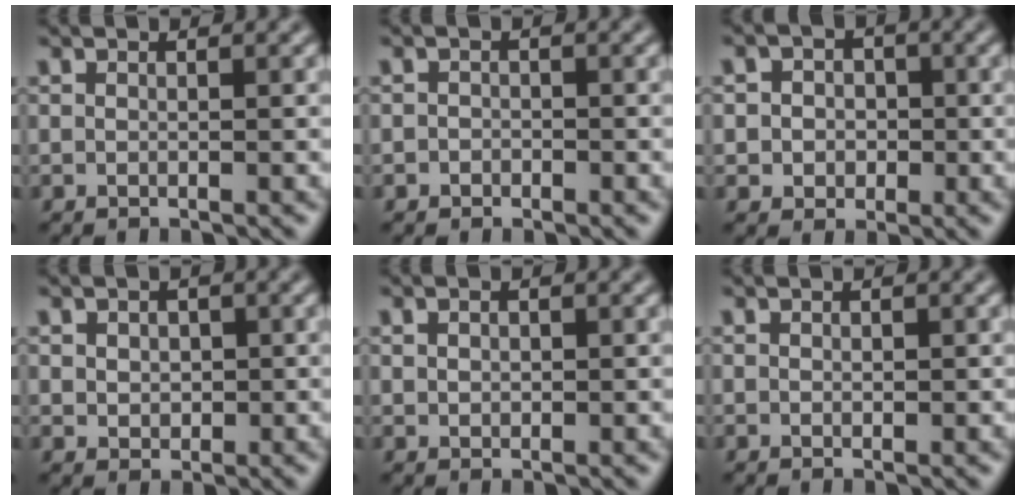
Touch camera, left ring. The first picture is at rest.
{"total": 0.9, "force": [-0.4, 0.8, 0.1], "torque": [0.003, -0.003, -0.008]}
{"total": 3.7, "force": [0.1, 3.4, 1.4], "torque": [-0.001, 0.010, -0.015]}
{"total": 2.0, "force": [0.3, 1.6, 1.1], "torque": [-0.015, 0.005, 0.002]}
{"total": 1.1, "force": [0.3, 0.8, 0.7], "torque": [-0.012, 0.000, 0.007]}
{"total": 0.5, "force": [0.0, 0.3, 0.4], "torque": [-0.004, -0.001, 0.000]}